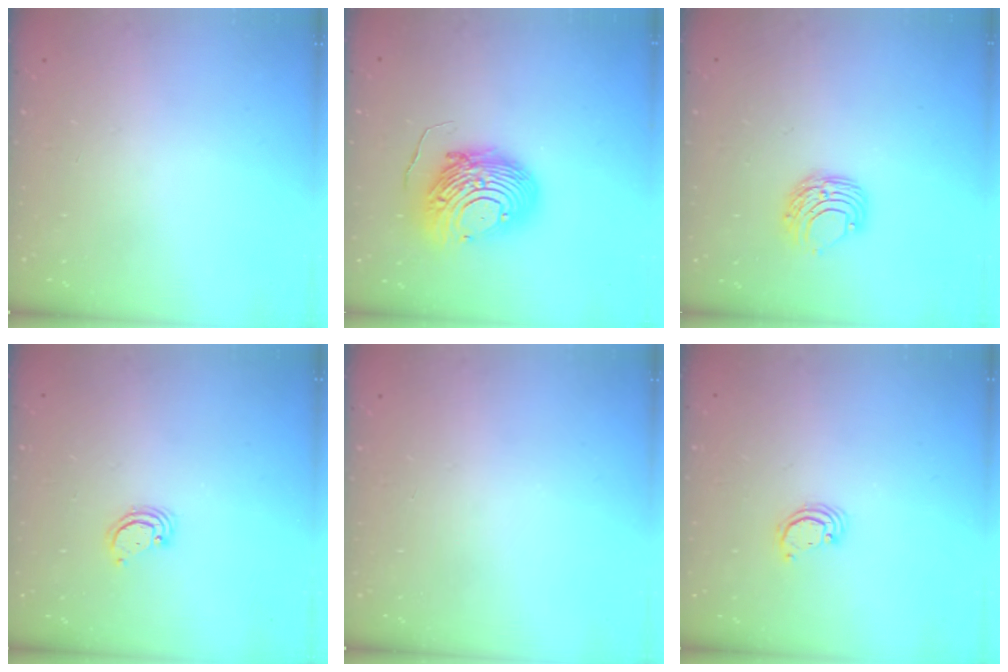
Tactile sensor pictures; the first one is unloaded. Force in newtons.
{"total": 15.1, "press": 15.1, "slide": 1.6}
{"total": 6.7, "press": 6.7, "slide": 0.5}
{"total": 2.6, "press": 2.6, "slide": 0.2}
{"total": 0.0}
{"total": 2.6, "press": 2.6, "slide": 0.2}